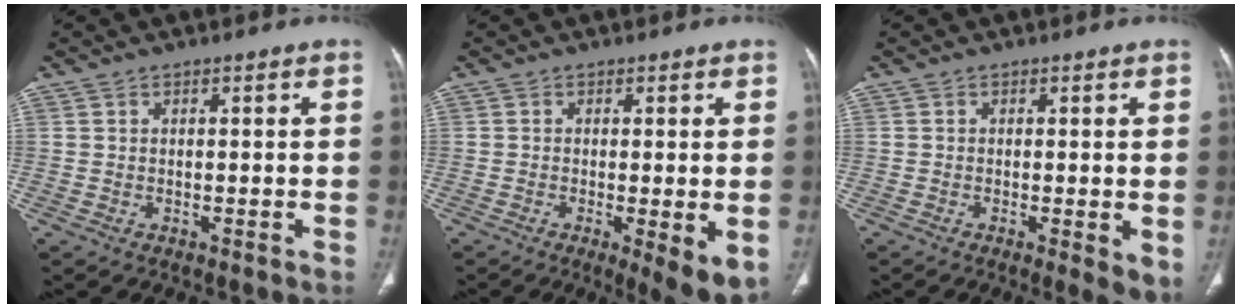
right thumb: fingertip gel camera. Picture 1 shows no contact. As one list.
[{"total": 7.2, "force": [-1.8, 1.7, 6.8], "torque": [-0.102, -0.022, -0.027]}, {"total": 4.5, "force": [-0.7, 1.2, 4.3], "torque": [-0.067, -0.015, -0.013]}]